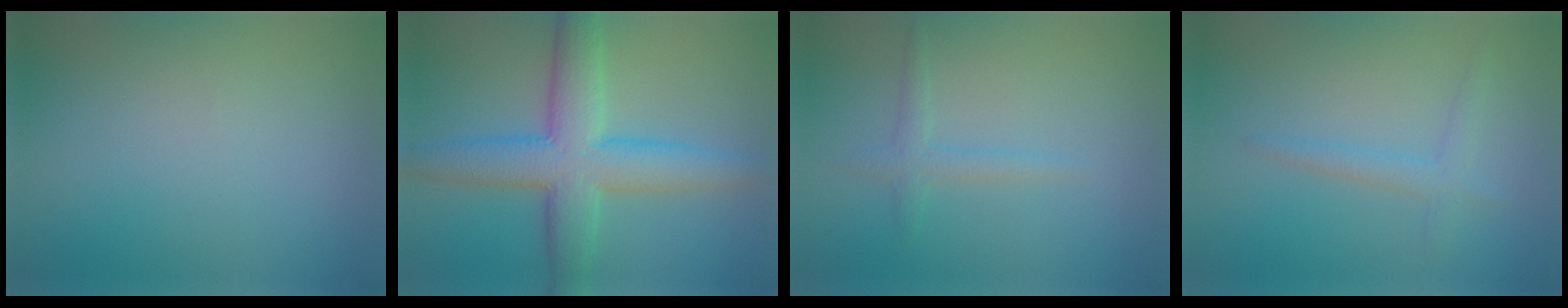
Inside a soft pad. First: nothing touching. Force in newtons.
{"total": 7.4, "press": 7.4, "slide": 0.1}
{"total": 1.4, "press": 1.4, "slide": 0.1}
{"total": 1.8, "press": 1.8, "slide": 0.1}